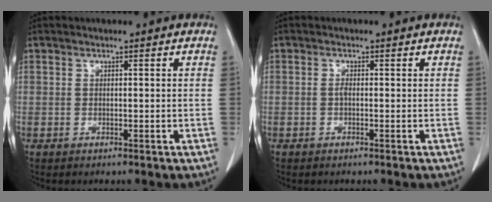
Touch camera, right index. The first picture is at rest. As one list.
[{"total": 0.6, "force": [-0.1, 0.2, 0.6], "torque": [-0.013, 0.001, -0.004]}]